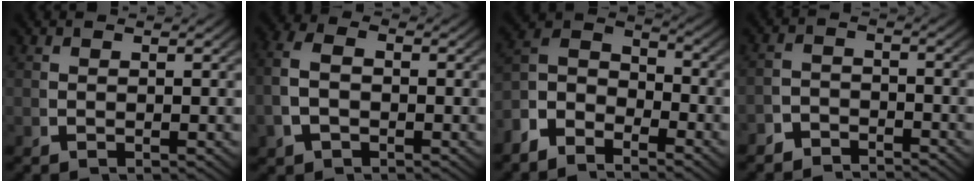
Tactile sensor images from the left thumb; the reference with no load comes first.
{"total": 4.3, "force": [-0.3, 3.1, 3.0], "torque": [-0.077, -0.002, -0.003]}
{"total": 7.4, "force": [0.3, 5.6, 4.8], "torque": [-0.082, 0.006, -0.017]}
{"total": 3.6, "force": [-3.5, 0.9, 0.0], "torque": [0.011, -0.011, -0.062]}